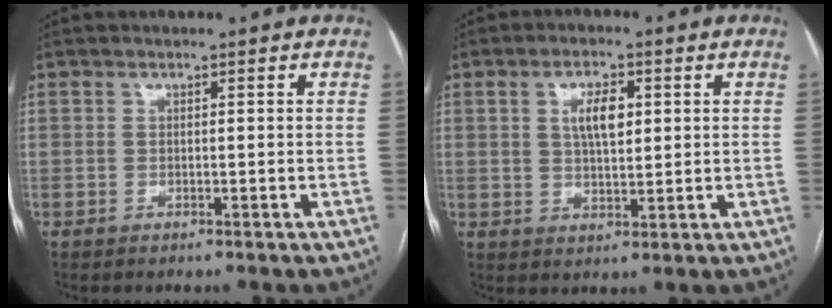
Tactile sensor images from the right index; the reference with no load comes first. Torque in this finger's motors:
{"motor_torque": [0.14, -0.03, 0.13, 0.06]}